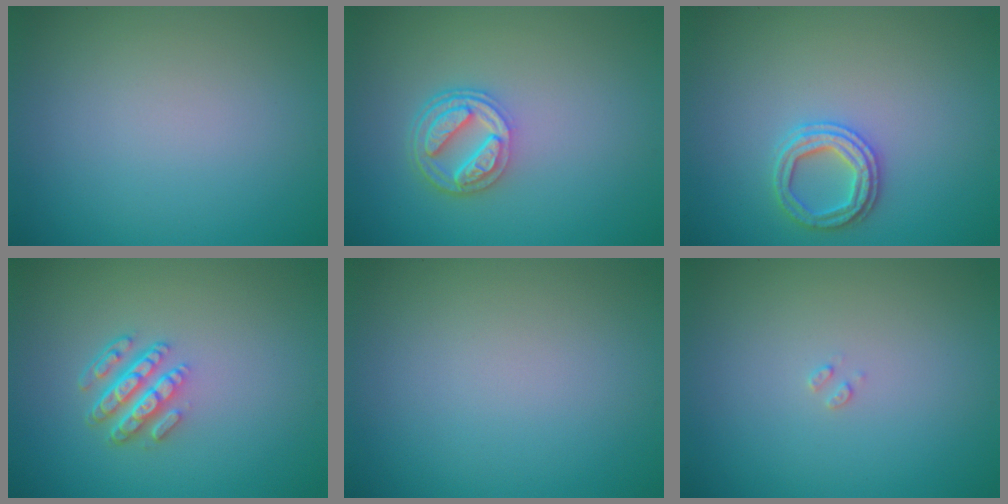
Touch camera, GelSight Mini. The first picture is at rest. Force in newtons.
{"total": 4.1, "press": 3.2, "slide": 2.7}
{"total": 2.4, "press": 2.4, "slide": 0.1}
{"total": 4.1, "press": 2.9, "slide": 2.9}
{"total": 0.0}
{"total": 0.6, "press": 0.6, "slide": 0.2}